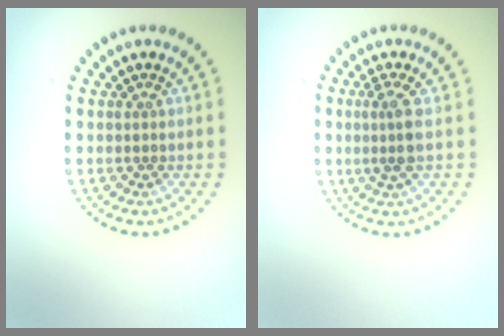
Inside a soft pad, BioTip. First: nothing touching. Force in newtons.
{"total": 2.1, "press": 1.8, "slide": 1.1}